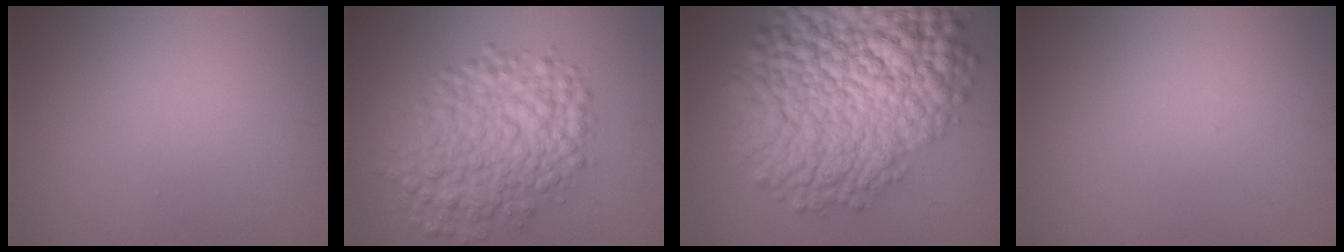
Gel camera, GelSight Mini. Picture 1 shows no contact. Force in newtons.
{"total": 7.6, "press": 7.6, "slide": 0.2}
{"total": 16.2, "press": 16.2, "slide": 0.6}
{"total": 0.0}